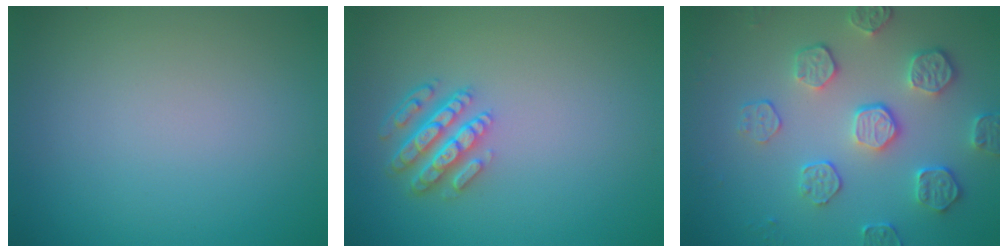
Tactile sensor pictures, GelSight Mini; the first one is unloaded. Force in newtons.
{"total": 4.3, "press": 3.3, "slide": 2.7}
{"total": 4.4, "press": 3.9, "slide": 2.0}